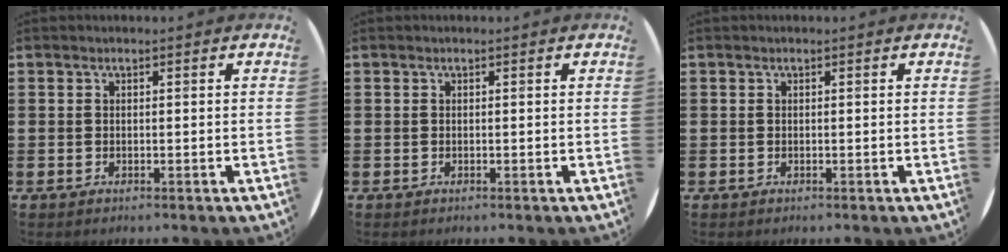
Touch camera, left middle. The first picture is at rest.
{"total": 0.0}
{"total": 0.0}